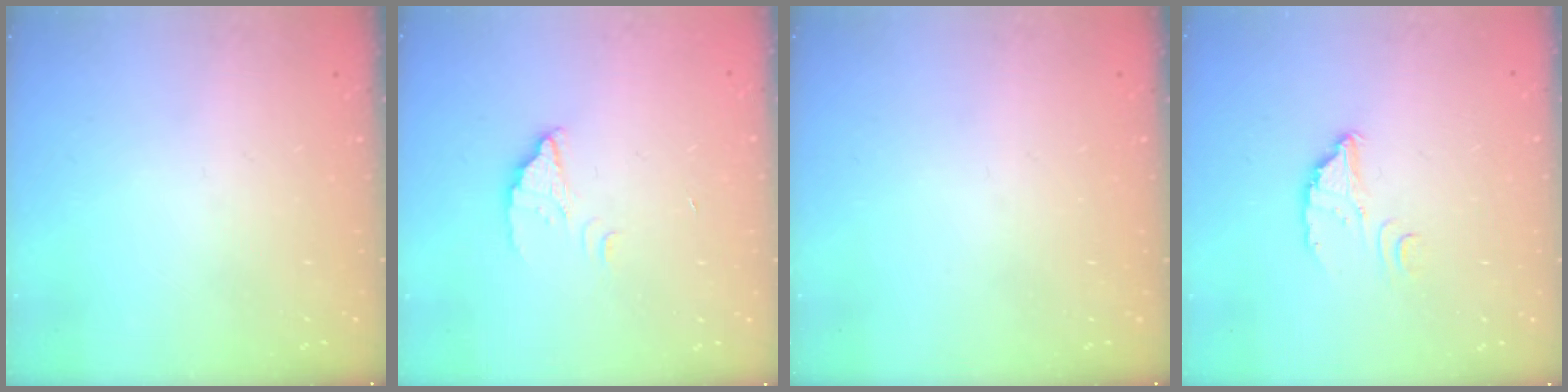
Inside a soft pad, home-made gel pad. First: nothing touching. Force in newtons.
{"total": 2.4, "press": 2.4, "slide": 0.1}
{"total": 0.0}
{"total": 4.2, "press": 4.1, "slide": 0.2}